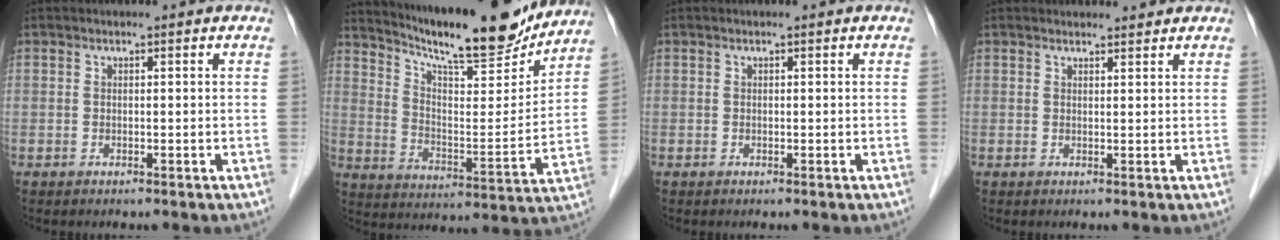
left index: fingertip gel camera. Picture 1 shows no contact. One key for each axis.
{"total": 18.9, "fx": 17.0, "fy": 2.1, "fz": 7.9, "tx": -0.136, "ty": -0.024, "tz": 0.255}
{"total": 0.0}
{"total": 2.6, "fx": 2.5, "fy": 0.6, "fz": 0.2, "tx": -0.007, "ty": 0.008, "tz": 0.033}